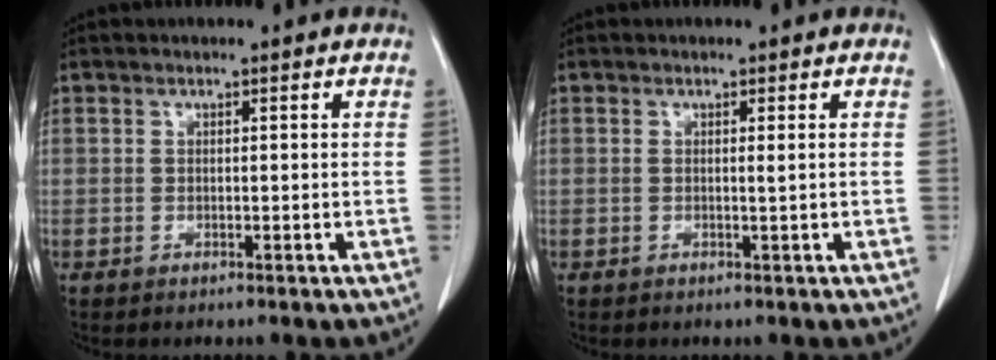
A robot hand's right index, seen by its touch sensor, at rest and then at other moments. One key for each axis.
{"total": 0.6, "fx": 0.2, "fy": -0.2, "fz": 0.6, "tx": -0.013, "ty": -0.002, "tz": 0.003}